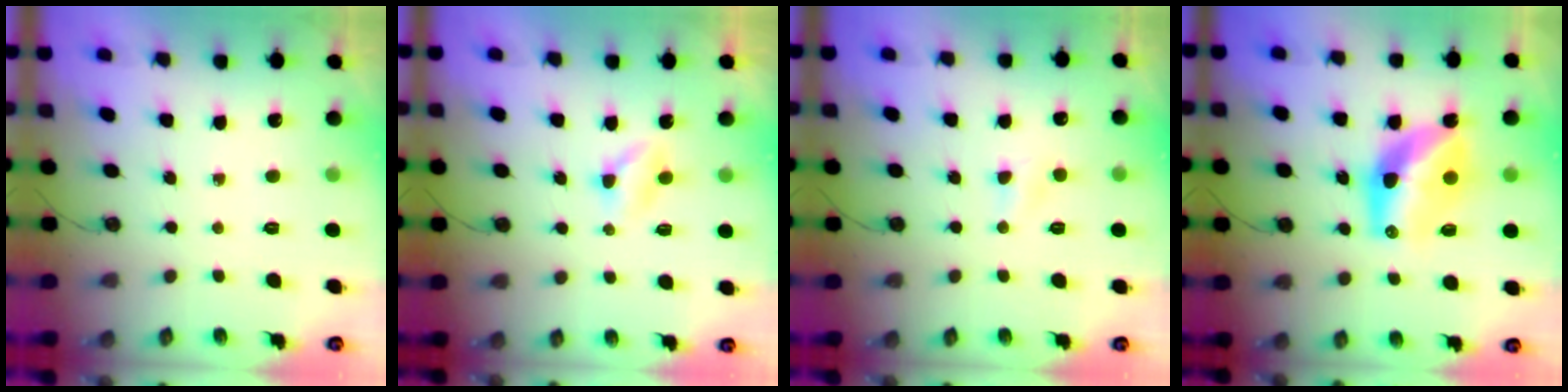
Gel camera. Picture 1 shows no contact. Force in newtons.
{"total": 3.0, "press": 3.0, "slide": 0.3}
{"total": 4.0, "press": 4.0, "slide": 0.5}
{"total": 12.9, "press": 12.9, "slide": 1.1}